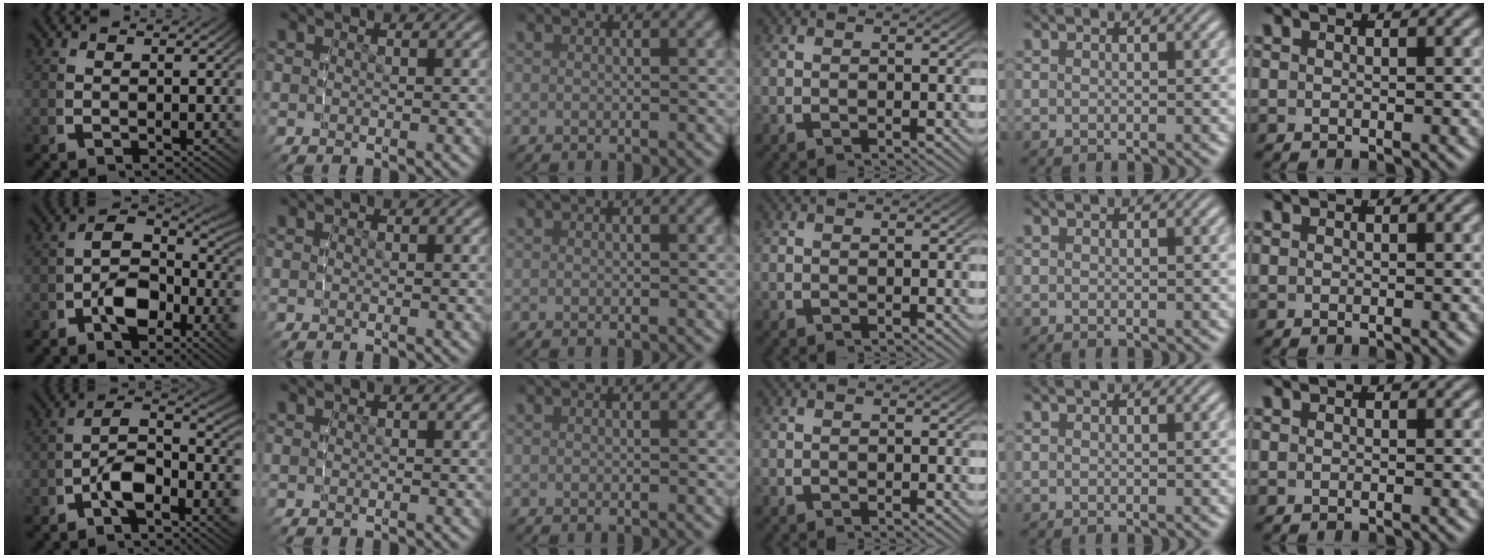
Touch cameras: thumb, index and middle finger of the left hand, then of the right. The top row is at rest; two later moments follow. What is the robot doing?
{"motion": "lift_and_place", "object": "stress ball aka squeeze ball"}